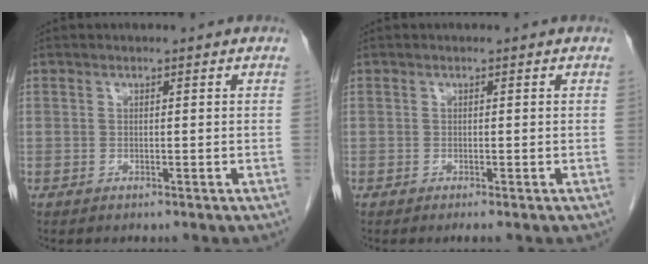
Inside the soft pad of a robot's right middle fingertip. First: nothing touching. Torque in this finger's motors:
{"motor_torque": [0.35, -0.08, -0.02, 0.00]}